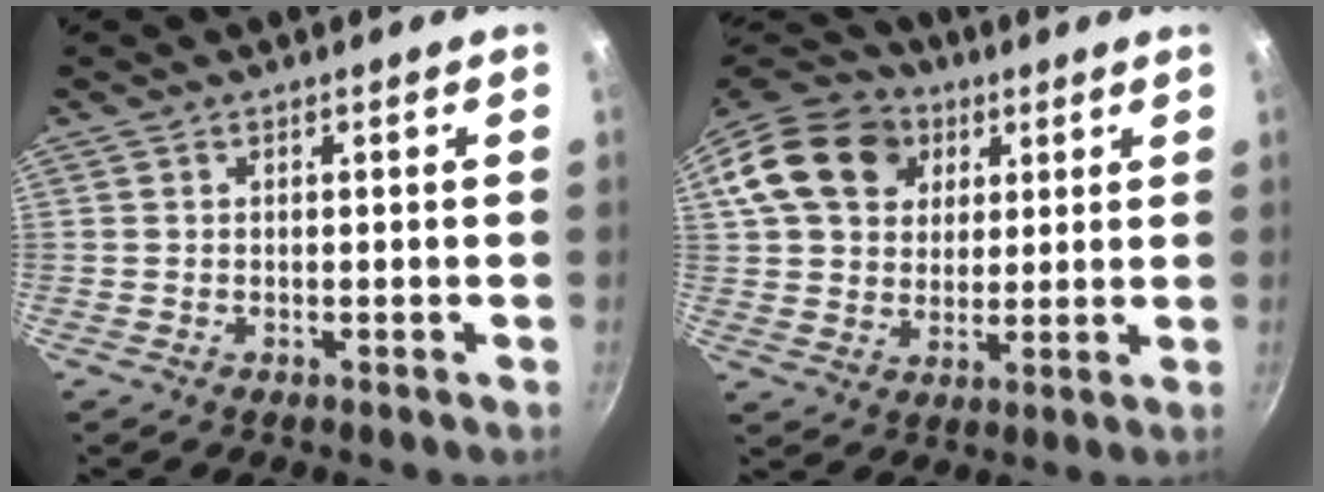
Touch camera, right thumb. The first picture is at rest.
{"total": 17.9, "force": [5.8, 14.3, 9.1], "torque": [-0.158, 0.017, 0.095]}